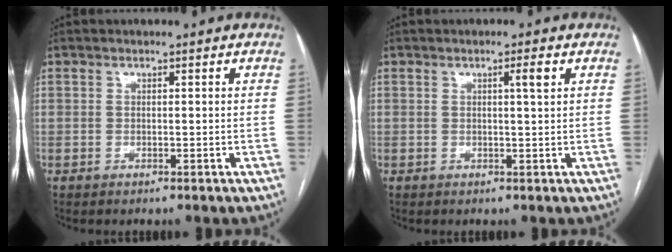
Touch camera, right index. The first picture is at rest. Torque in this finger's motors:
{"motor_torque": [0.12, -0.11, 0.03, 0.03]}